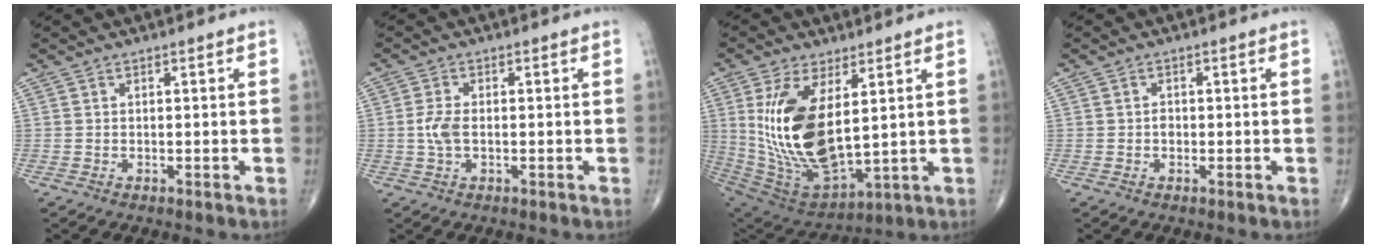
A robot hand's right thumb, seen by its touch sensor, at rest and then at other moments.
{"total": 3.4, "force": [-0.3, 1.8, 2.9], "torque": [-0.069, 0.004, -0.008]}
{"total": 19.4, "force": [3.7, 9.2, 16.7], "torque": [-0.329, -0.027, 0.092]}
{"total": 1.0, "force": [-0.2, 0.8, 0.6], "torque": [-0.003, 0.004, -0.005]}